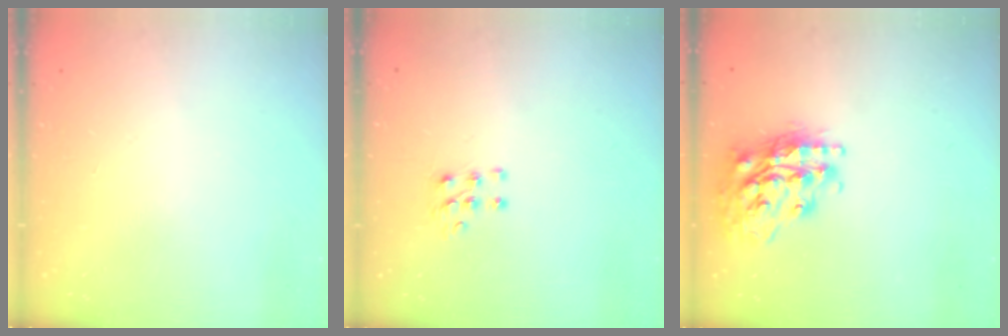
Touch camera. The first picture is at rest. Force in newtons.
{"total": 5.5, "press": 5.4, "slide": 1.1}
{"total": 19.3, "press": 19.3, "slide": 1.4}